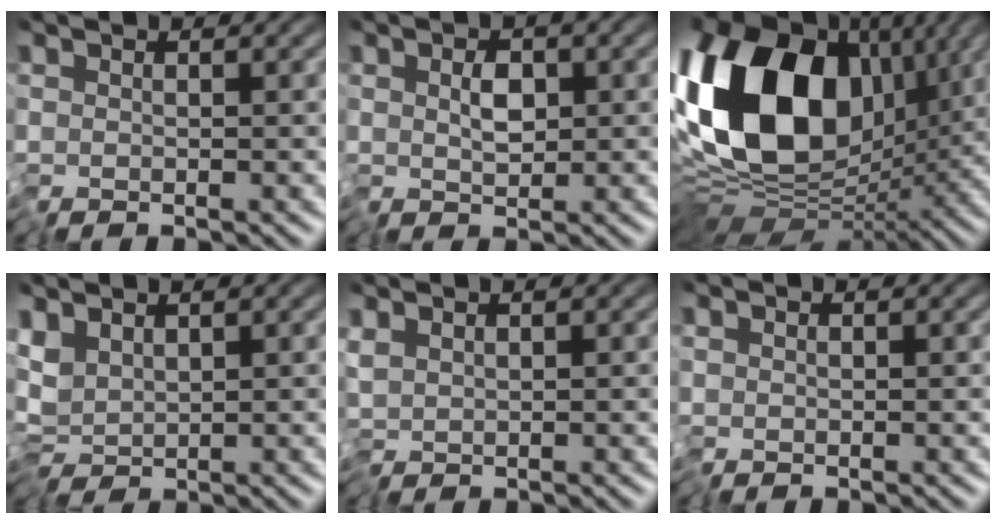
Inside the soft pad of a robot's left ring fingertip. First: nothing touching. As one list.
[{"total": 2.6, "force": [-0.3, 1.4, 2.2], "torque": [-0.030, -0.001, -0.004]}, {"total": 16.9, "force": [2.6, 11.2, 12.4], "torque": [-0.246, 0.025, 0.023]}, {"total": 2.8, "force": [0.2, 1.6, 2.4], "torque": [-0.045, 0.004, -0.003]}, {"total": 1.1, "force": [0.2, 0.4, 1.0], "torque": [-0.023, 0.001, 0.004]}, {"total": 0.0}]